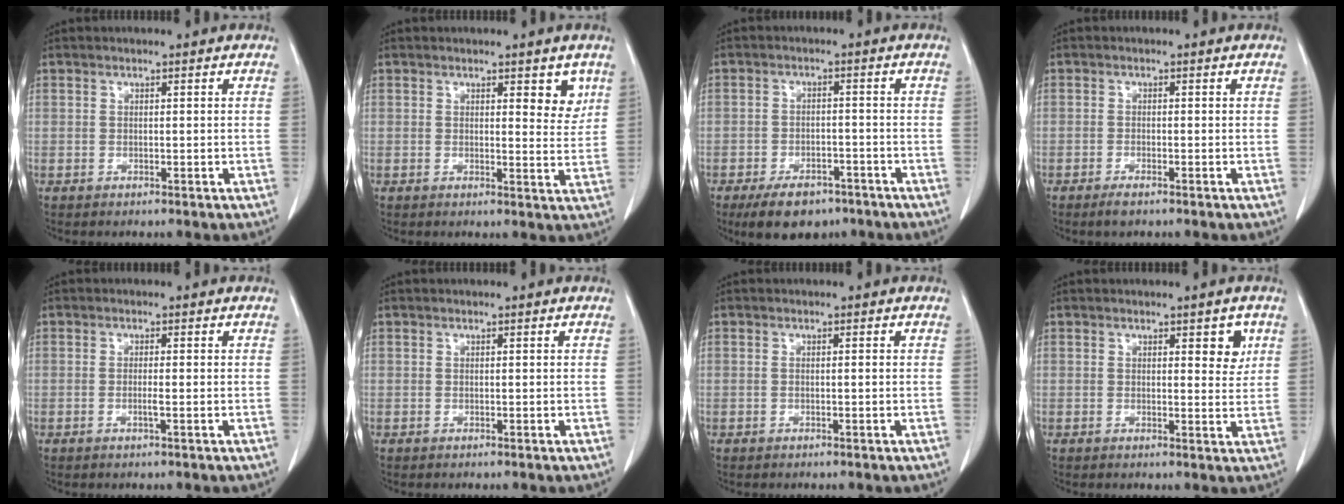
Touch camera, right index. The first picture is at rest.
{"total": 3.8, "force": [2.1, 1.4, 2.8], "torque": [-0.027, -0.013, 0.023]}
{"total": 7.7, "force": [-5.5, 4.0, 3.7], "torque": [-0.061, 0.000, -0.083]}
{"total": 1.8, "force": [-1.3, 0.3, 1.2], "torque": [-0.024, -0.003, -0.022]}
{"total": 1.4, "force": [-0.4, -0.1, 1.3], "torque": [-0.027, -0.002, -0.008]}
{"total": 0.0}
{"total": 0.7, "force": [0.0, 0.1, 0.7], "torque": [-0.016, 0.002, 0.002]}
{"total": 3.4, "force": [1.6, 1.3, 2.8], "torque": [-0.028, -0.007, 0.017]}